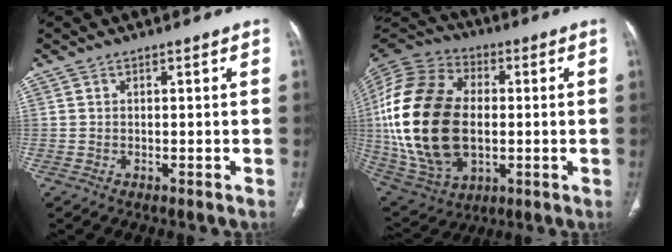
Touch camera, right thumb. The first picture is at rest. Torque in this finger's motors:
{"motor_torque": [-0.68, 2.90, 2.79, -0.02, 0.61]}